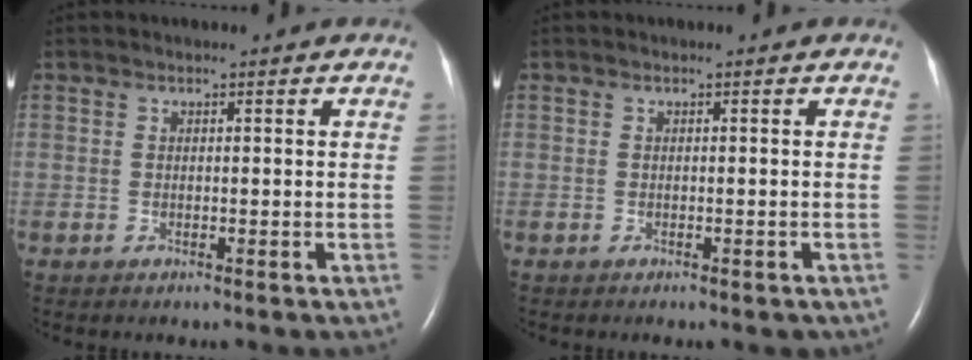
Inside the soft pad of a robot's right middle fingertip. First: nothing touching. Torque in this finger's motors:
{"motor_torque": [-0.07, 0.04, 0.04, 0.00]}